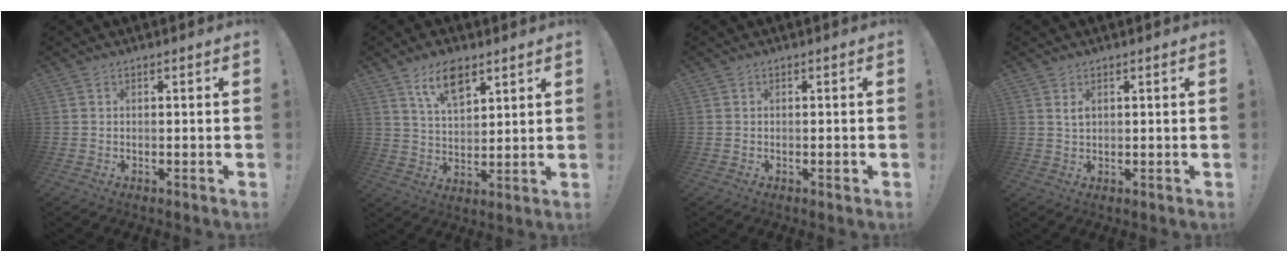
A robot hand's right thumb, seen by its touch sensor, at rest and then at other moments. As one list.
[{"total": 10.1, "force": [6.2, 4.9, 6.3], "torque": [-0.111, -0.020, 0.114]}, {"total": 0.6, "force": [-0.2, 0.3, 0.5], "torque": [0.003, -0.001, -0.004]}, {"total": 2.0, "force": [0.9, 1.0, 1.5], "torque": [-0.019, -0.004, 0.013]}]